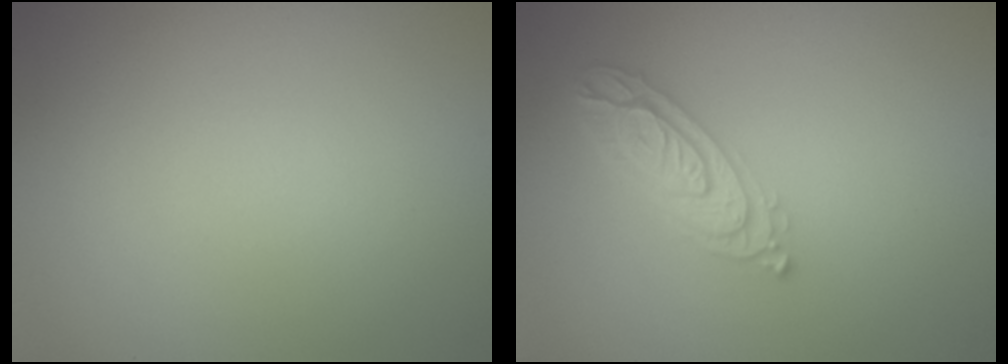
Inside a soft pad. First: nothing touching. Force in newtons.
{"total": 3.4, "press": 3.2, "slide": 1.0}